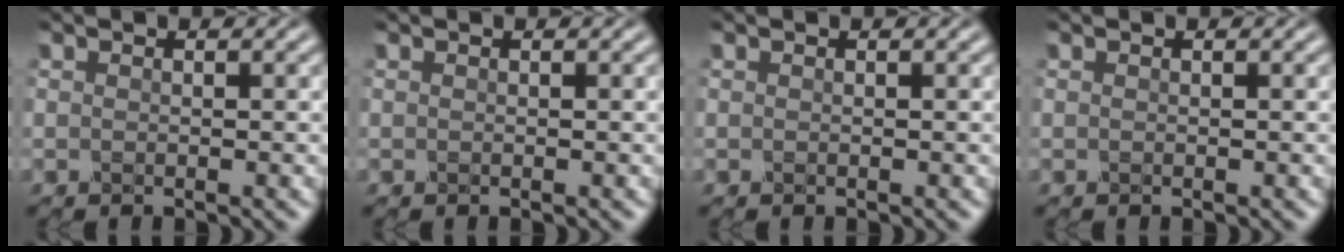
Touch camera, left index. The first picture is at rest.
{"total": 0.0}
{"total": 0.0}
{"total": 0.0}